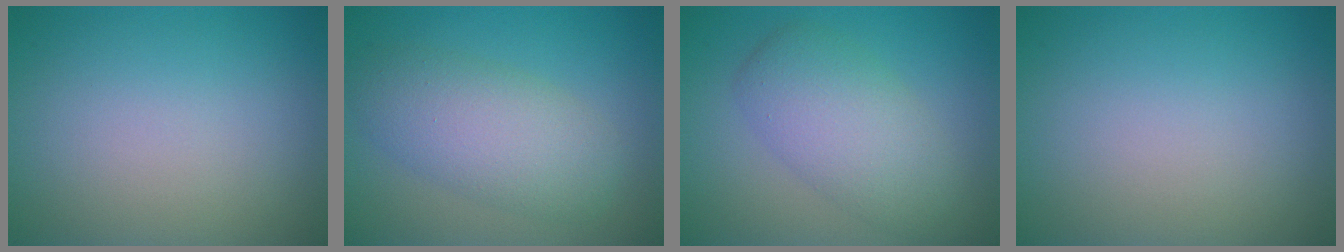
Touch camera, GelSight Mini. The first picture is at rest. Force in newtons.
{"total": 5.6, "press": 5.6, "slide": 0.2}
{"total": 5.3, "press": 5.3, "slide": 0.2}
{"total": 0.0}